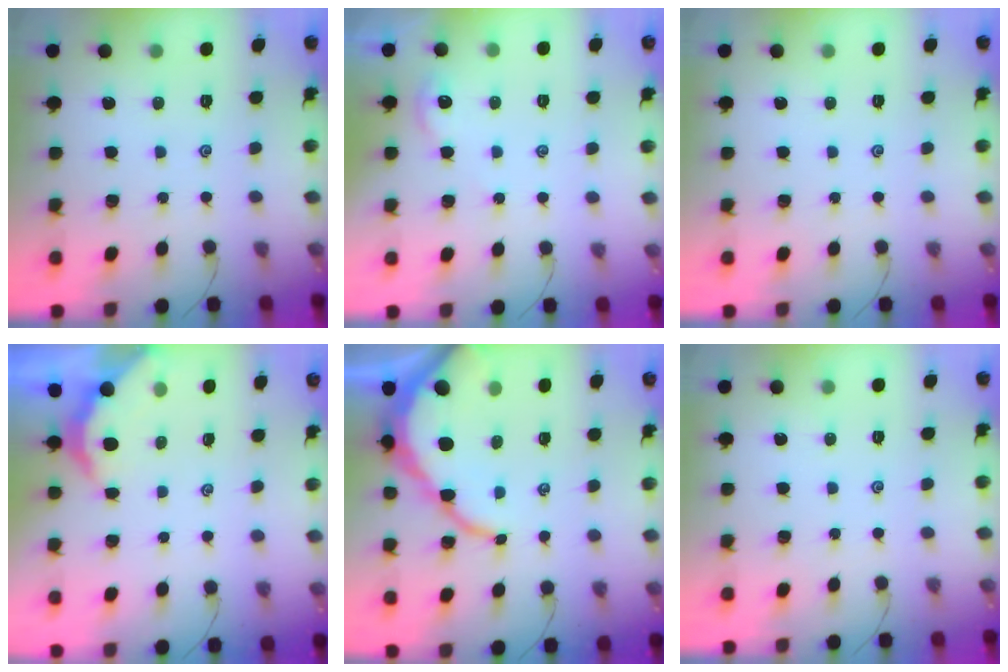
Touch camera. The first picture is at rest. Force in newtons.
{"total": 2.2, "press": 2.2, "slide": 0.4}
{"total": 0.0}
{"total": 2.3, "press": 2.3, "slide": 0.2}
{"total": 11.9, "press": 11.8, "slide": 1.1}
{"total": 0.0}